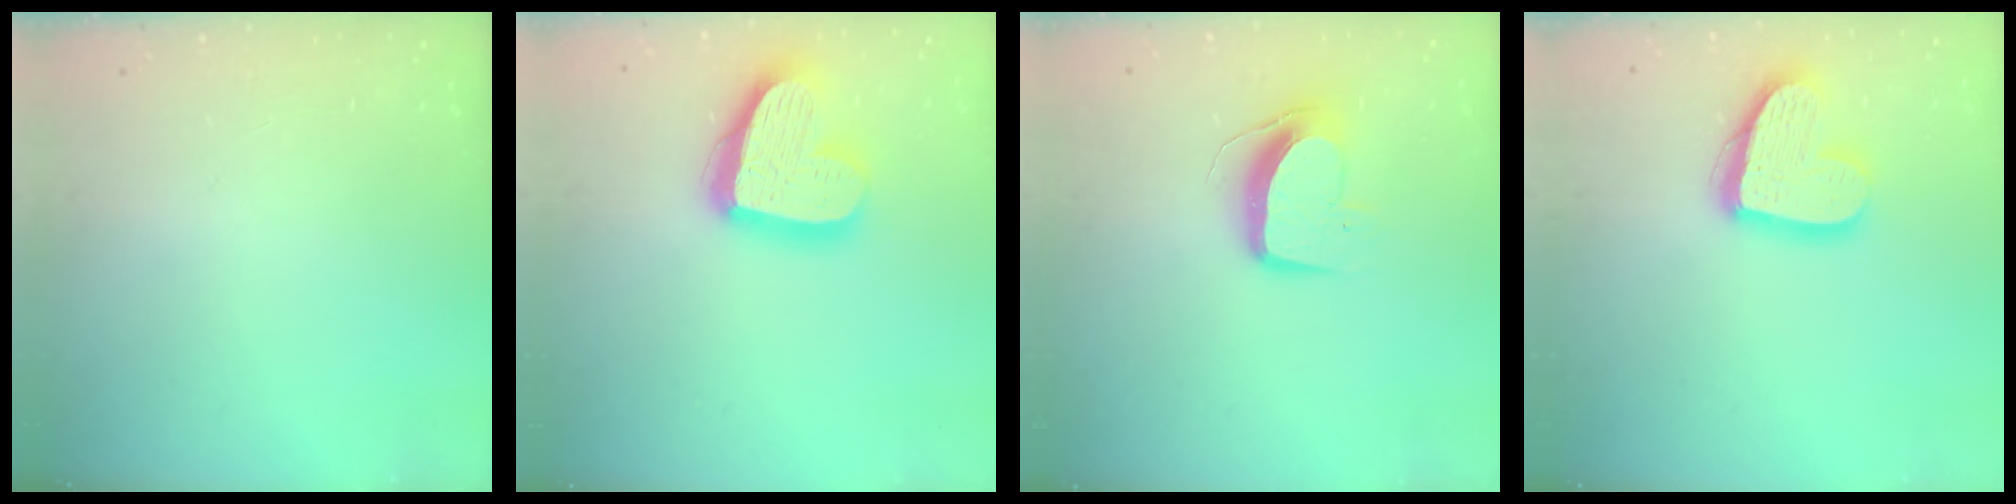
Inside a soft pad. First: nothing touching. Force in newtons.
{"total": 20.5, "press": 20.4, "slide": 1.8}
{"total": 10.5, "press": 10.5, "slide": 0.4}
{"total": 16.9, "press": 16.8, "slide": 1.6}